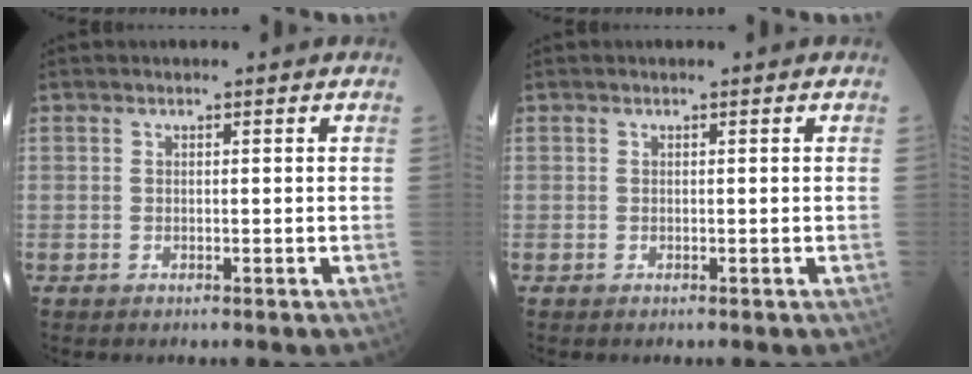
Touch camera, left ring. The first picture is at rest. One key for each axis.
{"total": 0.0}